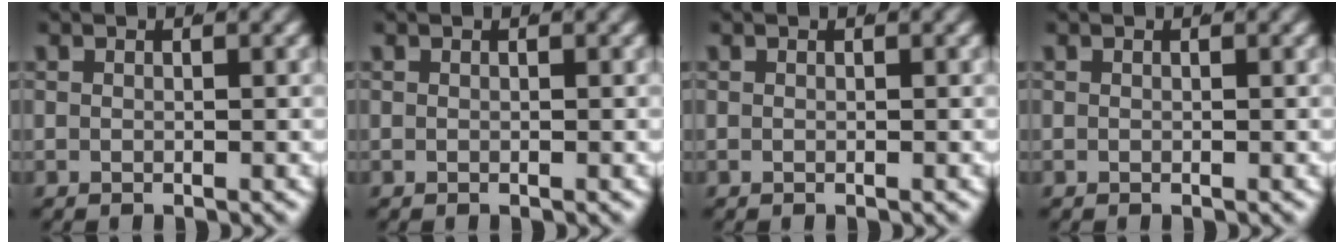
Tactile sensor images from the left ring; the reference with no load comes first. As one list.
[{"total": 0.0}, {"total": 0.0}, {"total": 0.0}]